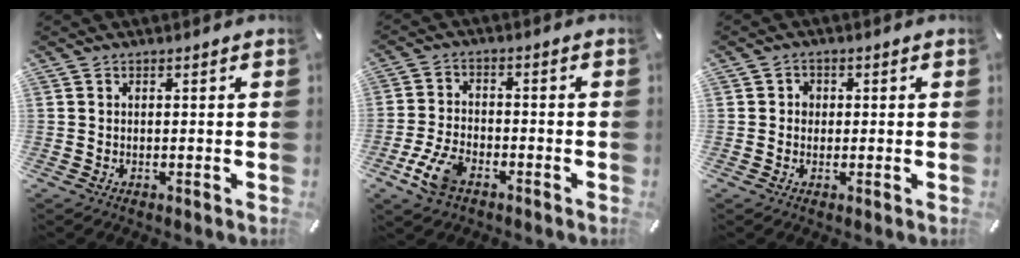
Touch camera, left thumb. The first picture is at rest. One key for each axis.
{"total": 8.1, "fx": -4.4, "fy": 4.4, "fz": 5.2, "tx": -0.123, "ty": 0.009, "tz": -0.083}
{"total": 2.1, "fx": -0.3, "fy": 2.0, "fz": 0.5, "tx": -0.003, "ty": 0.006, "tz": -0.011}